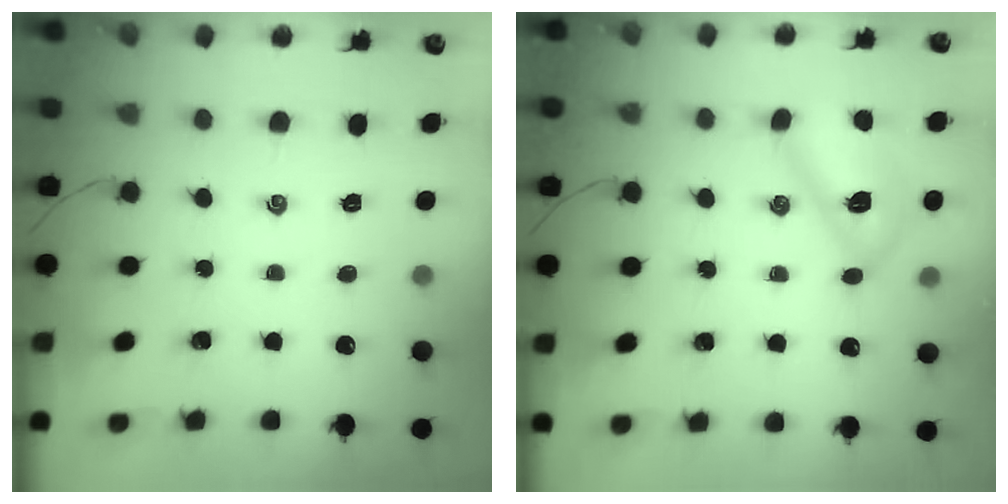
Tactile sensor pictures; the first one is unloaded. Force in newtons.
{"total": 10.5, "press": 10.5, "slide": 0.3}